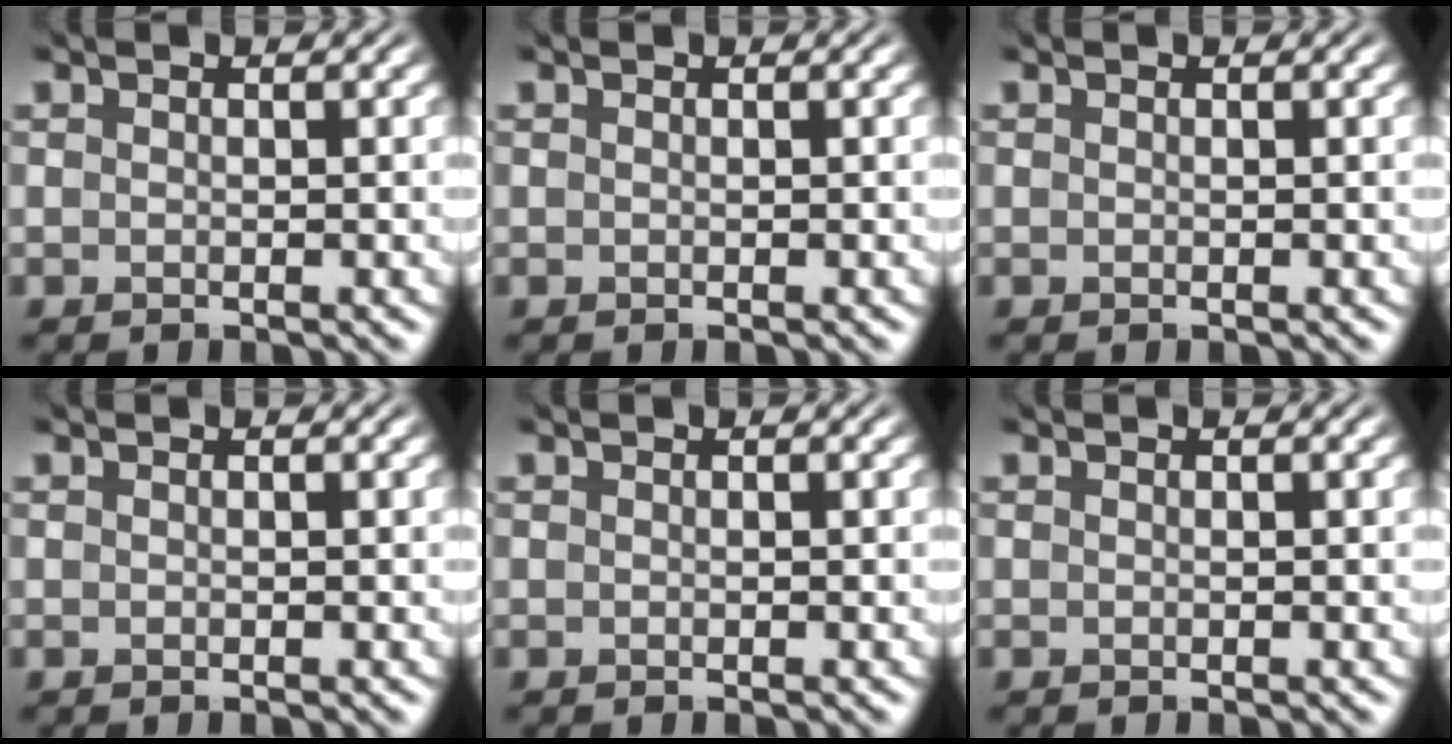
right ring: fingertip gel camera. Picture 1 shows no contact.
{"total": 0.0}
{"total": 0.0}
{"total": 0.0}
{"total": 0.0}
{"total": 0.0}